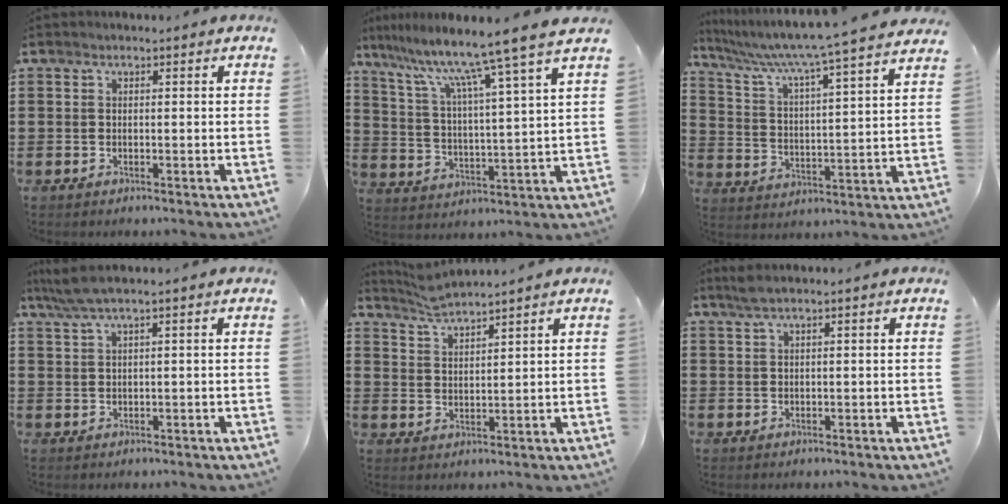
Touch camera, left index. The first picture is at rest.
{"total": 10.6, "force": [8.6, -1.3, 6.1], "torque": [-0.151, -0.055, 0.132]}
{"total": 6.7, "force": [5.8, -1.2, 3.1], "torque": [-0.087, -0.055, 0.088]}
{"total": 2.6, "force": [1.5, -0.1, 2.2], "torque": [-0.050, -0.003, 0.024]}
{"total": 3.7, "force": [3.6, -0.1, 0.7], "torque": [-0.024, -0.012, 0.066]}
{"total": 1.7, "force": [1.1, 0.0, 1.3], "torque": [-0.026, 0.001, 0.020]}